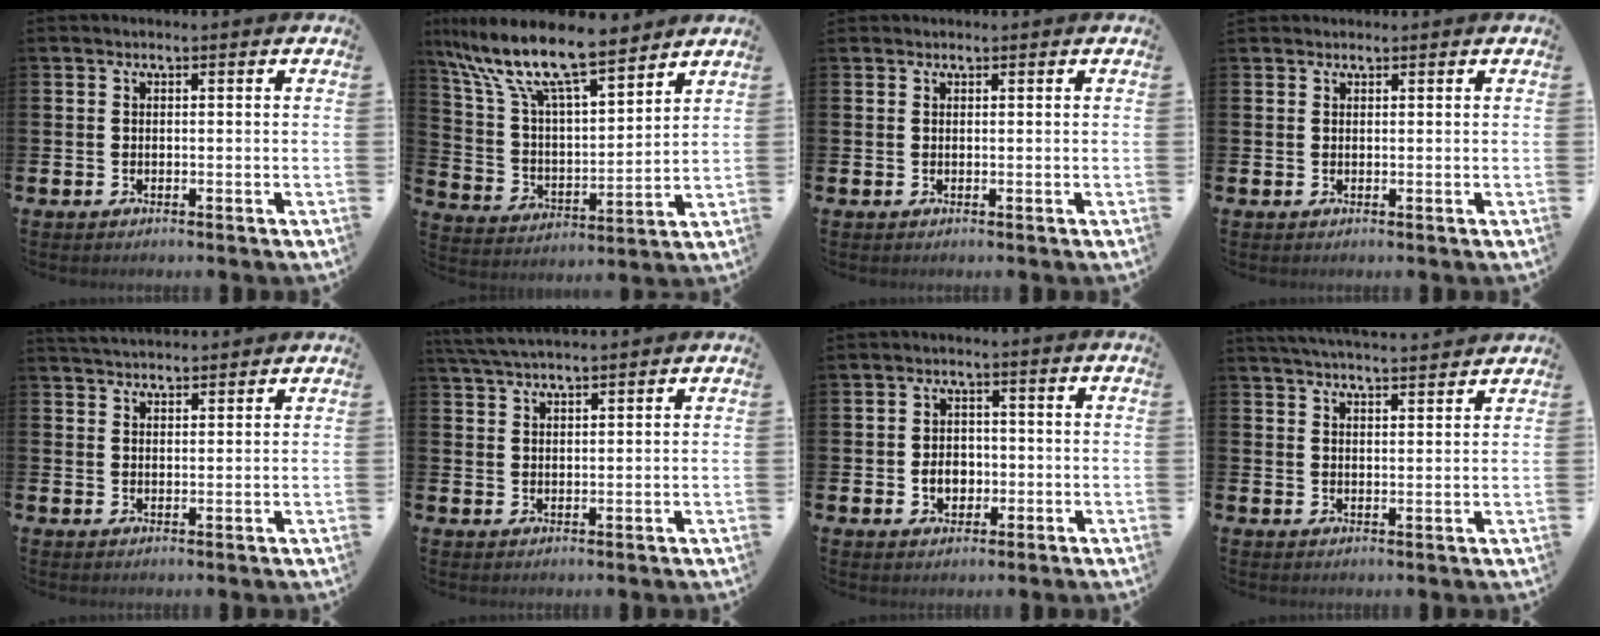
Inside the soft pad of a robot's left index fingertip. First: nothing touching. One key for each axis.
{"total": 11.9, "fx": 10.1, "fy": 2.0, "fz": 5.8, "tx": -0.159, "ty": -0.058, "tz": 0.176}
{"total": 0.7, "fx": 0.7, "fy": 0.3, "fz": -0.1, "tx": 0.011, "ty": -0.001, "tz": 0.011}
{"total": 1.1, "fx": 1.0, "fy": 0.4, "fz": -0.1, "tx": 0.009, "ty": 0.000, "tz": 0.017}
{"total": 3.5, "fx": 3.4, "fy": 0.5, "fz": 0.2, "tx": -0.005, "ty": -0.016, "tz": 0.063}
{"total": 4.1, "fx": 4.0, "fy": 0.2, "fz": 1.1, "tx": -0.032, "ty": -0.013, "tz": 0.074}
{"total": 3.5, "fx": -0.7, "fy": 2.8, "fz": 2.1, "tx": -0.022, "ty": -0.003, "tz": -0.022}
{"total": 4.4, "fx": 4.4, "fy": -0.3, "fz": 0.3, "tx": -0.010, "ty": -0.028, "tz": 0.077}